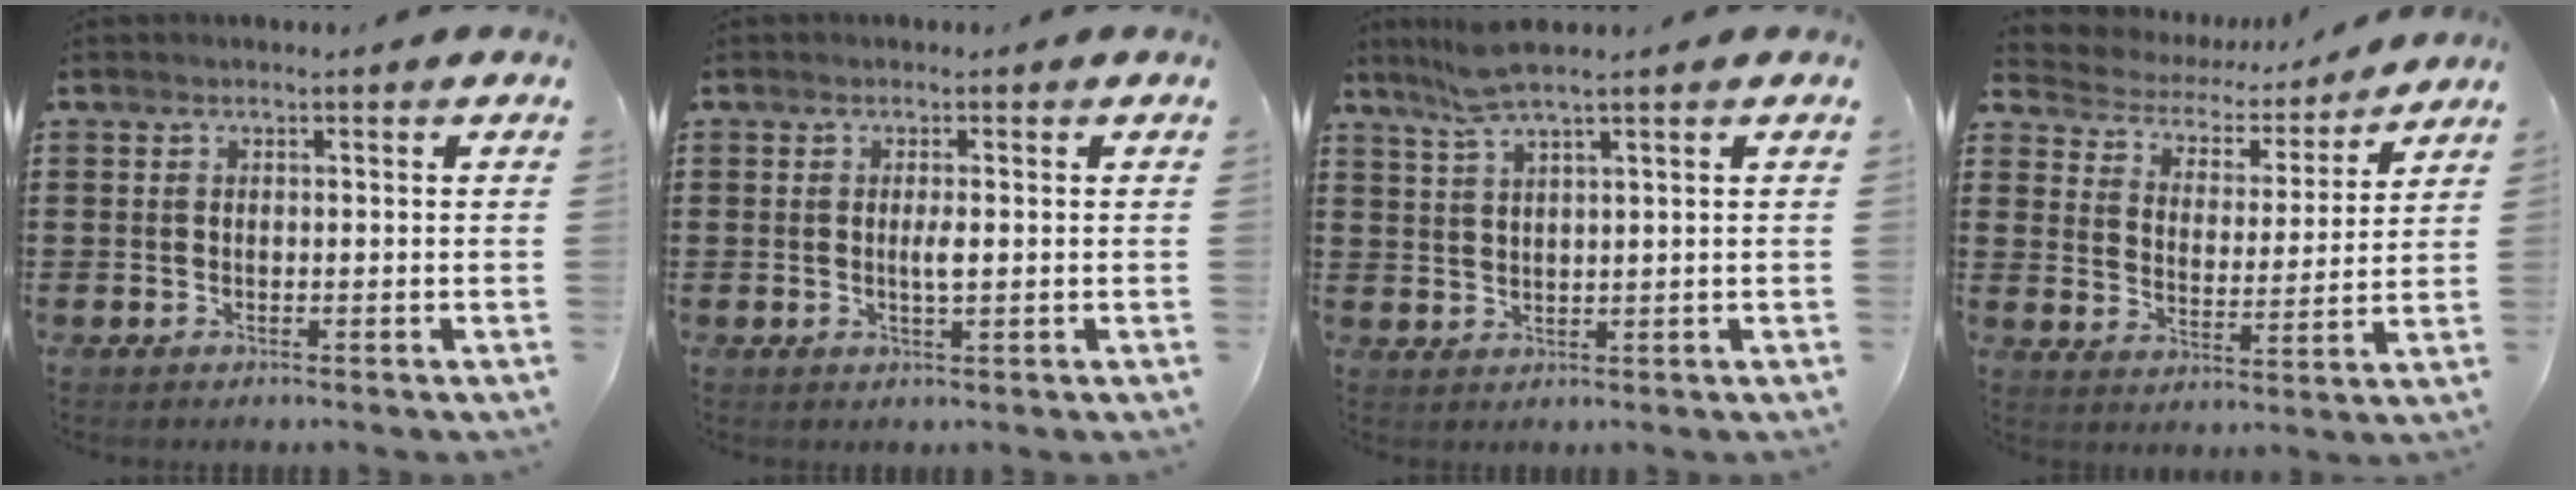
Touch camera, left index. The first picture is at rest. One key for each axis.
{"total": 1.9, "fx": 0.0, "fy": 0.3, "fz": 1.9, "tx": -0.037, "ty": -0.003, "tz": -0.001}
{"total": 4.9, "fx": 3.6, "fy": -0.1, "fz": 3.3, "tx": -0.074, "ty": -0.002, "tz": 0.066}
{"total": 3.4, "fx": 3.2, "fy": 1.2, "fz": 0.1, "tx": -0.029, "ty": -0.026, "tz": 0.045}